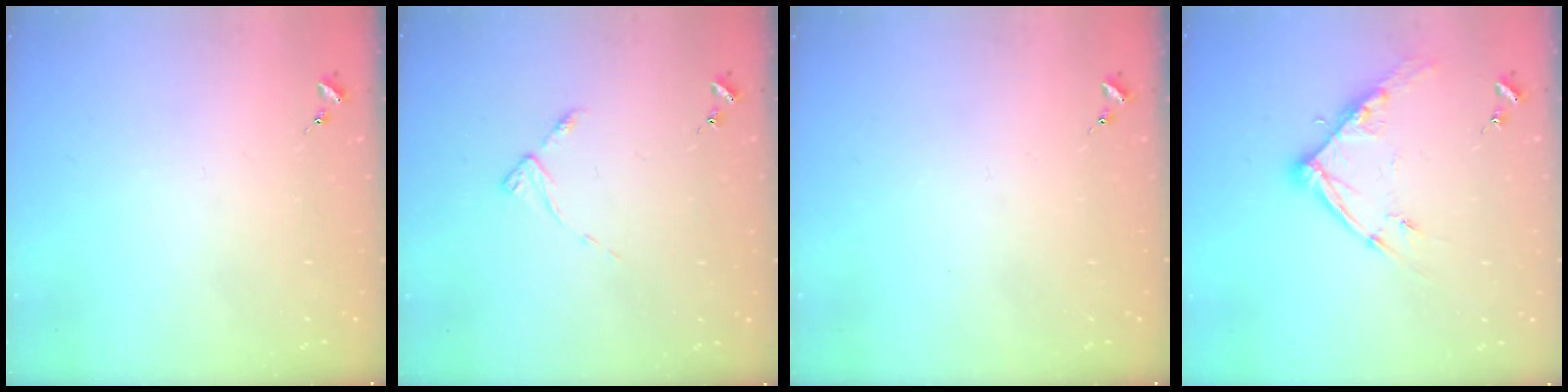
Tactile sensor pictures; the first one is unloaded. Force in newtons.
{"total": 3.1, "press": 3.1, "slide": 0.4}
{"total": 0.0}
{"total": 11.2, "press": 11.2, "slide": 1.0}